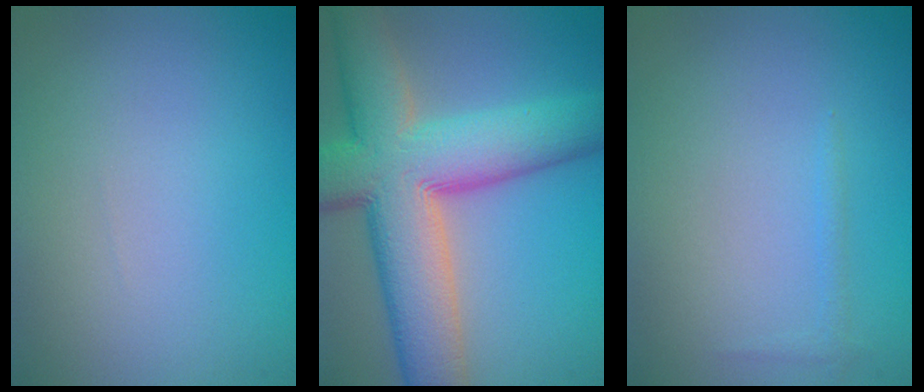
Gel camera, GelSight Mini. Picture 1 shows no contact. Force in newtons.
{"total": 12.7, "press": 12.7, "slide": 0.7}
{"total": 0.6, "press": 0.6, "slide": 0.1}